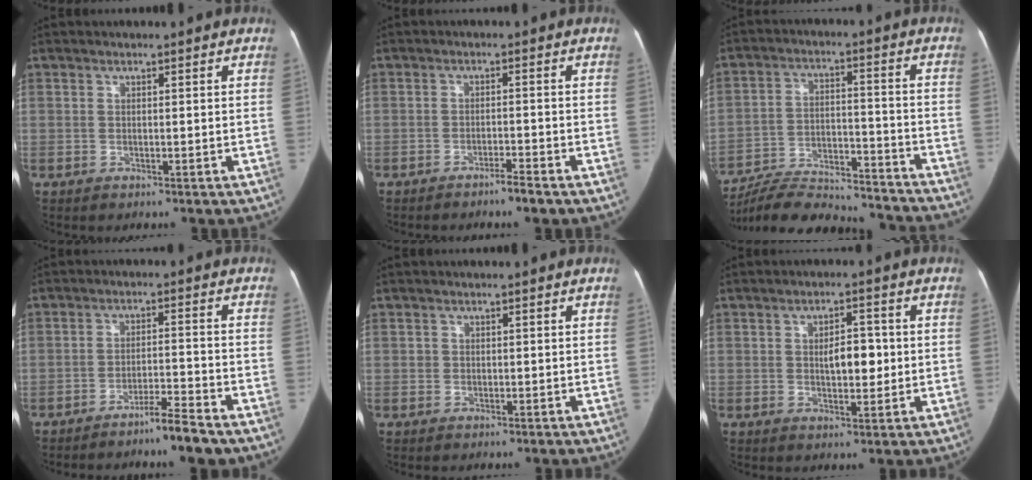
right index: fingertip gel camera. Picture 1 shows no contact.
{"total": 2.7, "force": [-2.3, 0.0, 1.5], "torque": [-0.026, 0.000, -0.039]}
{"total": 20.6, "force": [-19.3, 3.9, 6.0], "torque": [-0.117, 0.011, -0.286]}
{"total": 5.7, "force": [-4.5, -0.1, 3.4], "torque": [-0.053, -0.005, -0.081]}
{"total": 1.1, "force": [0.1, 1.0, 0.2], "torque": [-0.003, 0.011, 0.003]}
{"total": 5.5, "force": [0.2, 2.5, 4.9], "torque": [-0.074, 0.011, 0.007]}